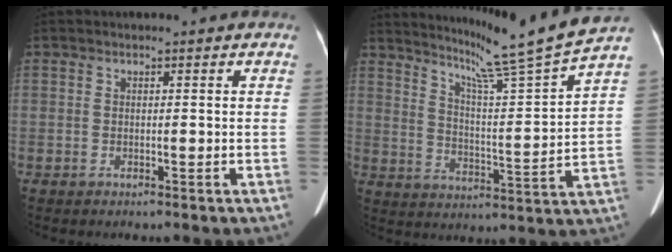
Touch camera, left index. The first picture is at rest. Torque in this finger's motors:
{"motor_torque": [0.03, -0.66, -0.14, 0.00]}